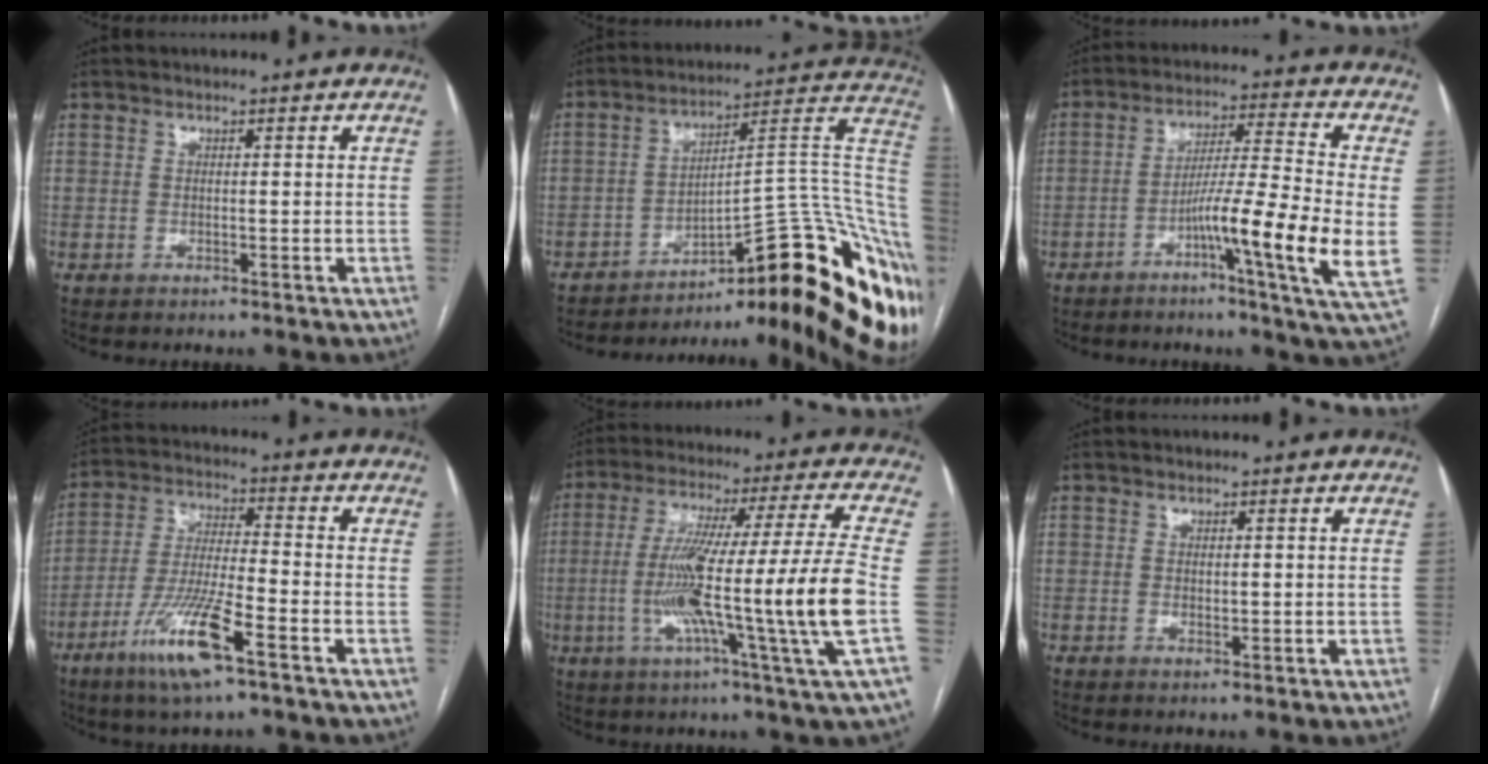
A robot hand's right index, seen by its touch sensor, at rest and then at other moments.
{"total": 30.7, "force": [-16.9, 6.9, 24.7], "torque": [-0.210, 0.028, -0.214]}
{"total": 14.0, "force": [-3.4, -1.0, 13.6], "torque": [-0.224, -0.012, -0.066]}
{"total": 11.9, "force": [-6.5, 0.9, 9.9], "torque": [-0.201, -0.020, -0.123]}
{"total": 20.6, "force": [-3.7, -2.3, 20.1], "torque": [-0.326, -0.012, -0.079]}
{"total": 1.0, "force": [0.1, 0.5, 0.9], "torque": [-0.013, -0.001, 0.005]}